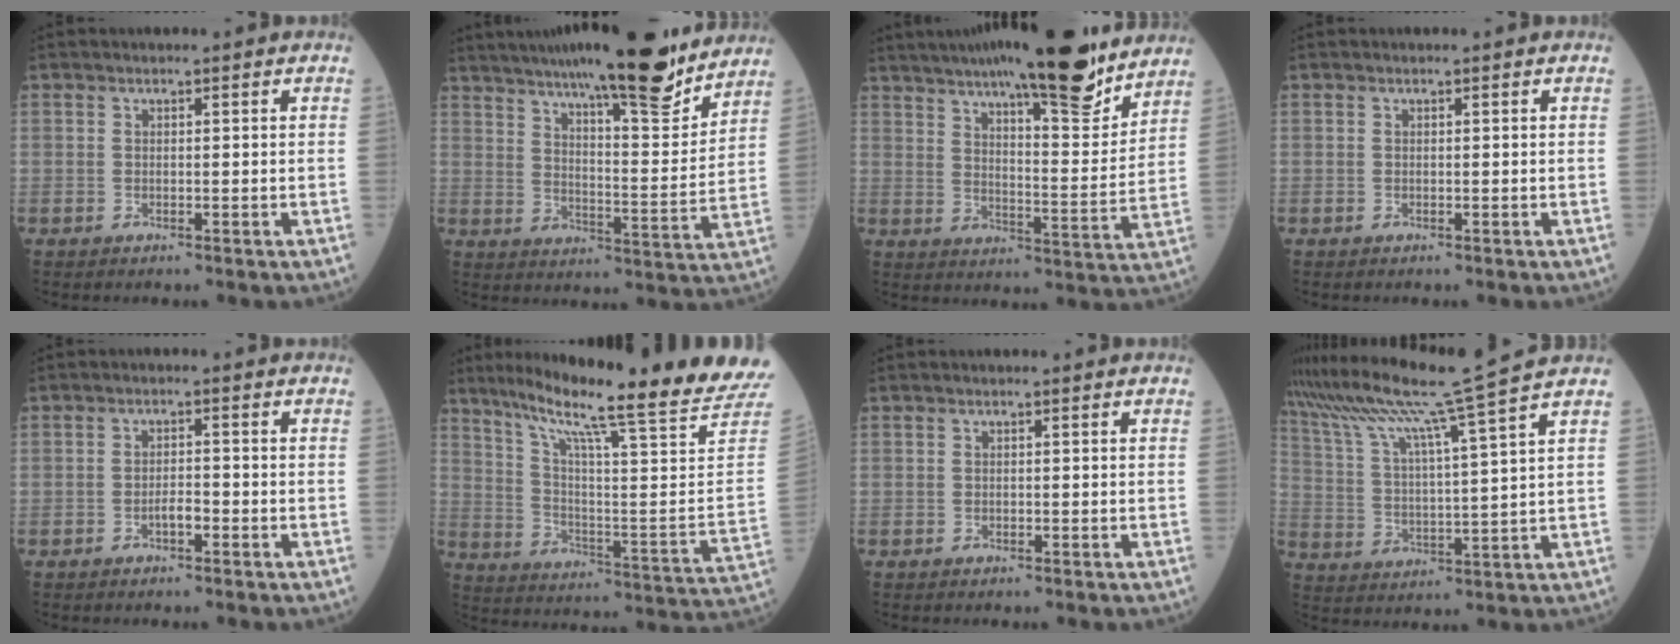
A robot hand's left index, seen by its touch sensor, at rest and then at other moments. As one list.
[{"total": 20.8, "force": [17.0, 2.5, 11.7], "torque": [-0.184, -0.004, 0.244]}, {"total": 20.6, "force": [16.1, 3.2, 12.4], "torque": [-0.194, -0.004, 0.230]}, {"total": 0.0}, {"total": 2.3, "force": [-1.7, 0.6, 1.5], "torque": [-0.024, -0.001, -0.028]}, {"total": 25.6, "force": [20.5, -1.1, 15.3], "torque": [-0.246, -0.070, 0.280]}, {"total": 0.6, "force": [-0.6, 0.0, 0.0], "torque": [0.001, -0.005, -0.011]}, {"total": 14.8, "force": [12.0, -3.9, 7.7], "torque": [-0.143, -0.029, 0.196]}]